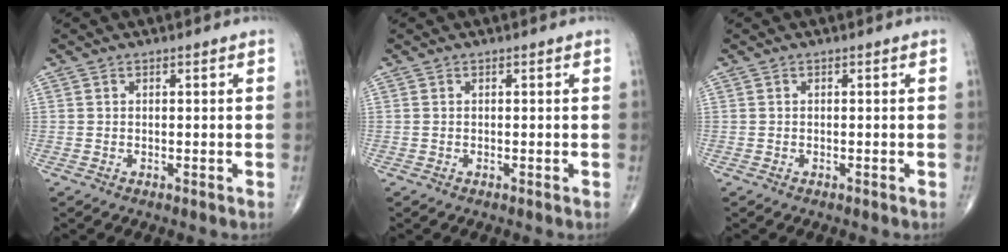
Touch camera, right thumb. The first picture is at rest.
{"total": 0.0}
{"total": 0.0}